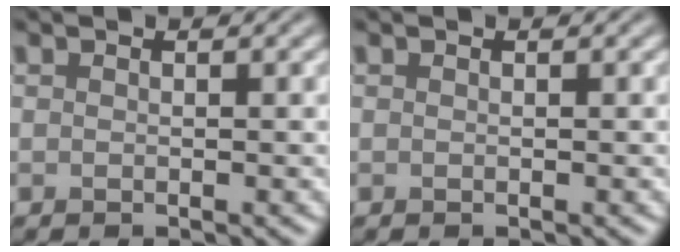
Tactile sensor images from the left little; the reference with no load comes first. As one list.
[{"total": 0.0}]